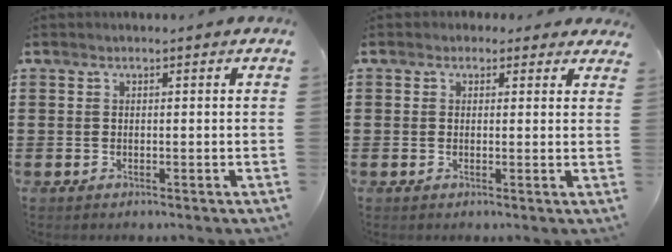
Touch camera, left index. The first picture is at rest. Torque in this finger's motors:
{"motor_torque": [2.14, 0.00, 0.04, -0.13]}